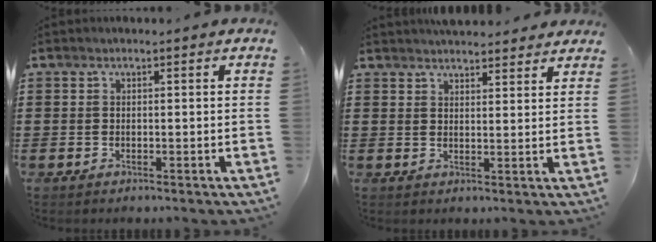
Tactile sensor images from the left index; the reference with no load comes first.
{"total": 3.4, "force": [3.4, 0.3, 0.3], "torque": [-0.014, -0.009, 0.066]}